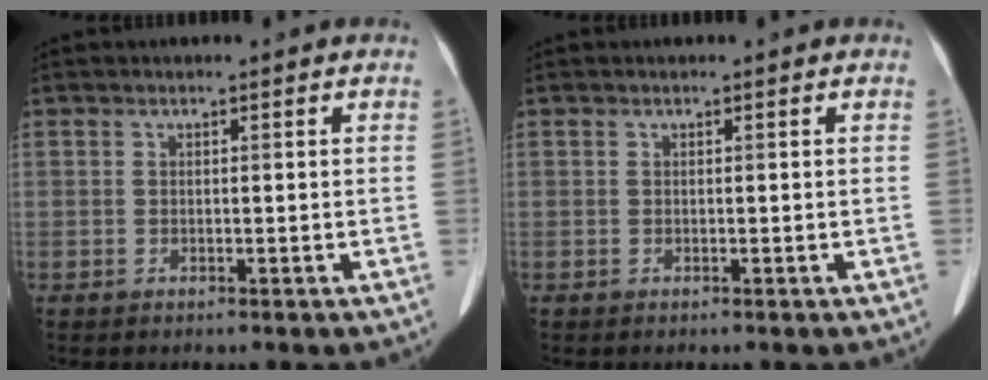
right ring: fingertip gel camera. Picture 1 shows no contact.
{"total": 0.0}